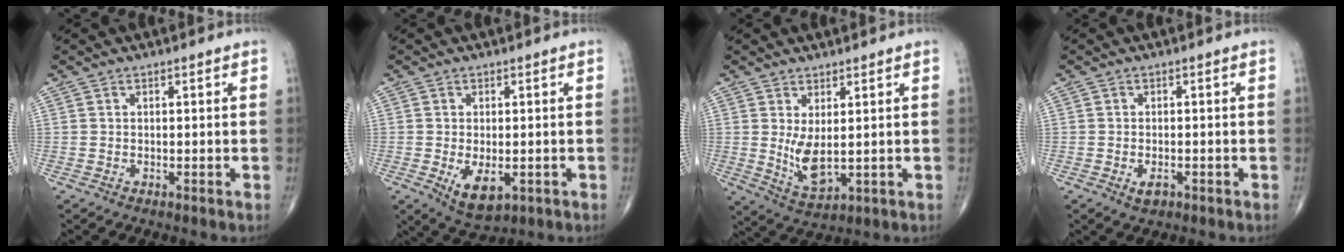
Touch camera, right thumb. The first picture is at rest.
{"total": 6.2, "force": [-1.6, 3.3, 5.0], "torque": [-0.077, -0.013, -0.015]}
{"total": 6.4, "force": [0.8, 2.7, 5.8], "torque": [-0.106, -0.023, 0.029]}
{"total": 2.1, "force": [-1.0, 1.2, 1.5], "torque": [-0.022, 0.001, -0.013]}